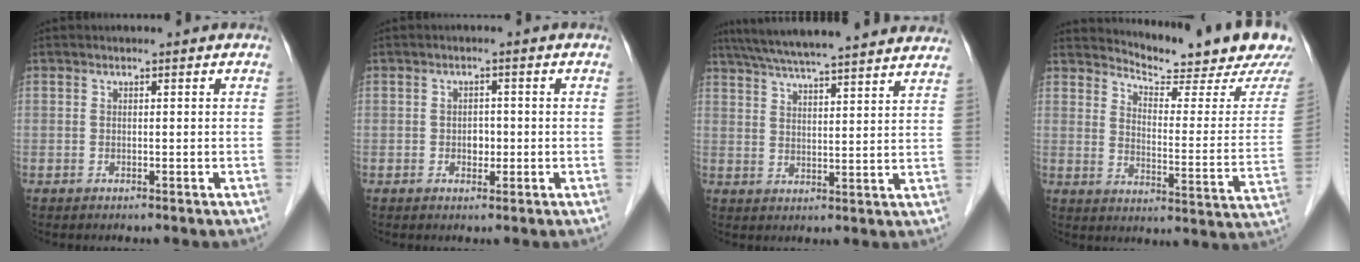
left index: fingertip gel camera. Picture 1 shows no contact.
{"total": 1.8, "force": [-0.4, 1.3, 1.2], "torque": [-0.018, 0.003, -0.004]}
{"total": 24.4, "force": [21.6, 1.6, 11.2], "torque": [-0.185, 0.025, 0.290]}
{"total": 17.1, "force": [16.3, 0.4, 5.3], "torque": [-0.084, -0.092, 0.200]}